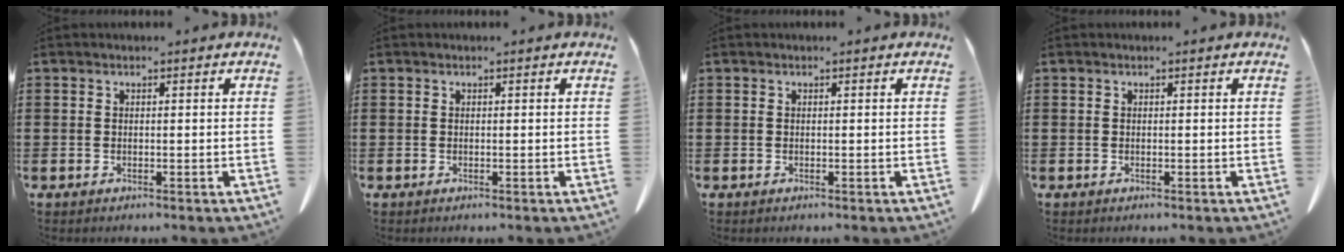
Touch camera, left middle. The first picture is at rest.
{"total": 0.0}
{"total": 0.0}
{"total": 0.0}